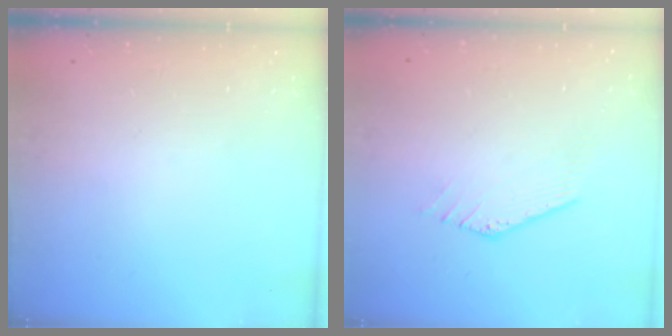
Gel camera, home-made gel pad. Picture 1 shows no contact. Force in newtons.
{"total": 0.0}